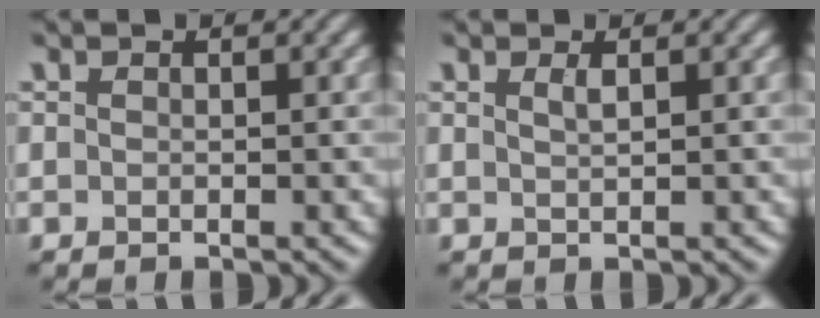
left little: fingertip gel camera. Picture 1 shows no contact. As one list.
[{"total": 1.0, "force": [0.5, 0.3, 0.8], "torque": [-0.011, 0.002, 0.008]}]